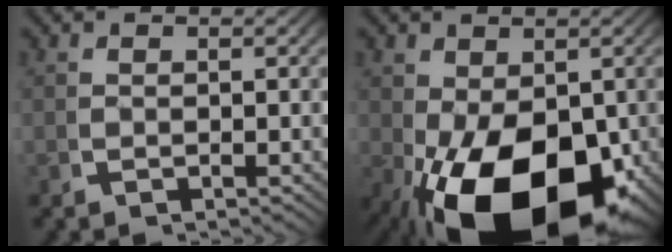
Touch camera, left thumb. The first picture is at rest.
{"total": 15.3, "force": [-4.5, 8.7, 11.8], "torque": [-0.221, -0.080, -0.030]}